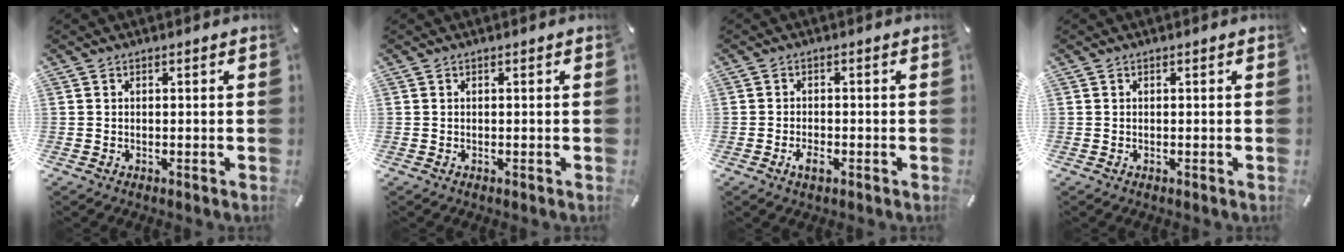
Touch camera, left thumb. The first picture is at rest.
{"total": 0.0}
{"total": 2.7, "force": [-1.4, 1.5, 1.8], "torque": [-0.038, 0.002, -0.027]}
{"total": 0.0}